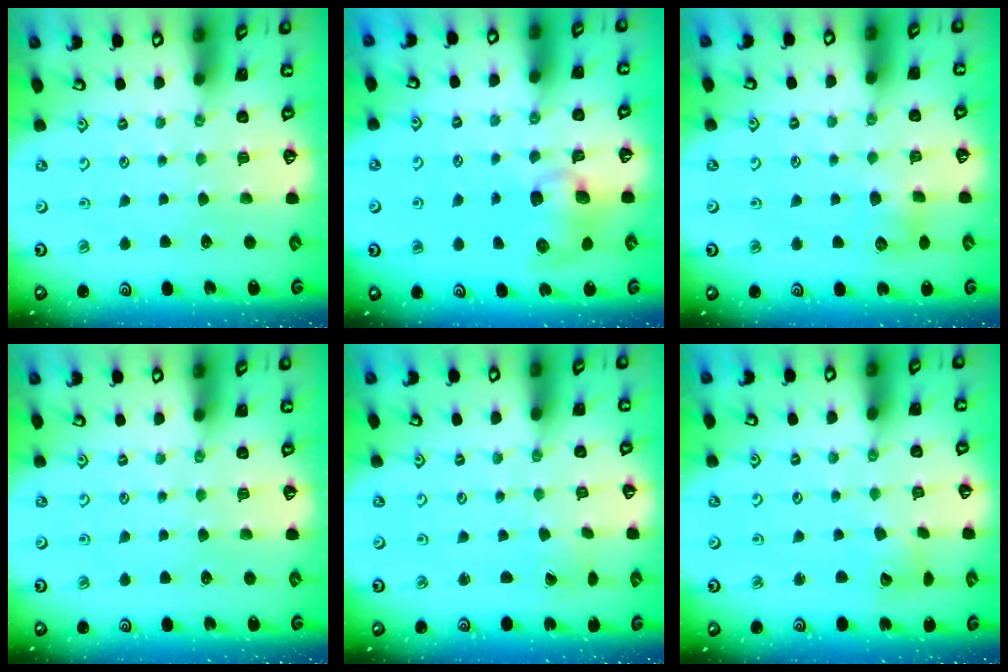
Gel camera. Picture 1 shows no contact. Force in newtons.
{"total": 9.1, "press": 9.0, "slide": 1.3}
{"total": 5.8, "press": 5.7, "slide": 0.6}
{"total": 0.0}
{"total": 0.9, "press": 0.7, "slide": 0.5}
{"total": 4.4, "press": 4.4, "slide": 0.6}